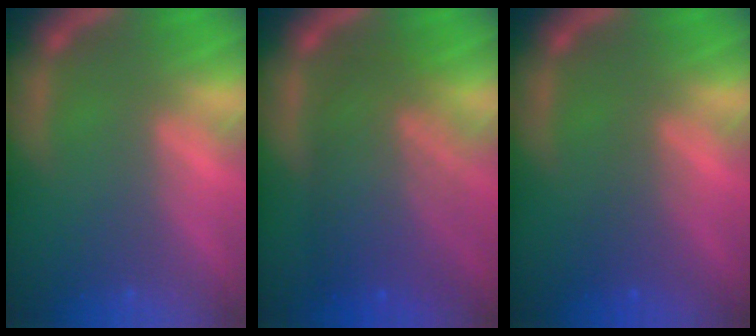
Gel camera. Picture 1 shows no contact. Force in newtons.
{"total": 8.6}
{"total": 1.9}